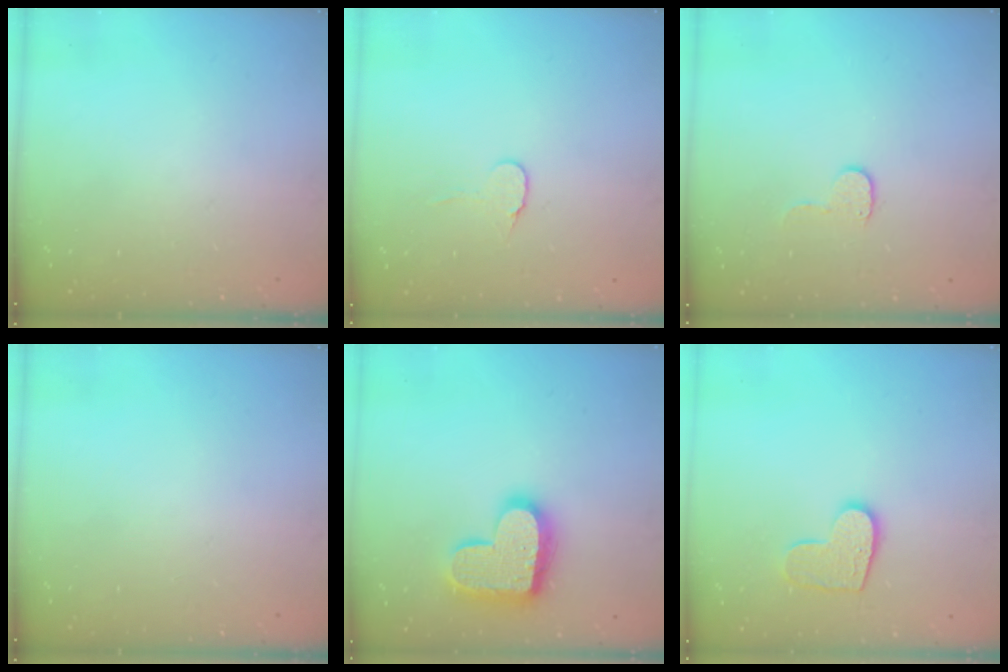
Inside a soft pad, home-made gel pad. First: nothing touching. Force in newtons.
{"total": 6.1, "press": 6.1, "slide": 0.5}
{"total": 4.6, "press": 4.6, "slide": 0.4}
{"total": 0.0}
{"total": 20.1, "press": 20.1, "slide": 1.3}
{"total": 9.8, "press": 9.8, "slide": 0.3}